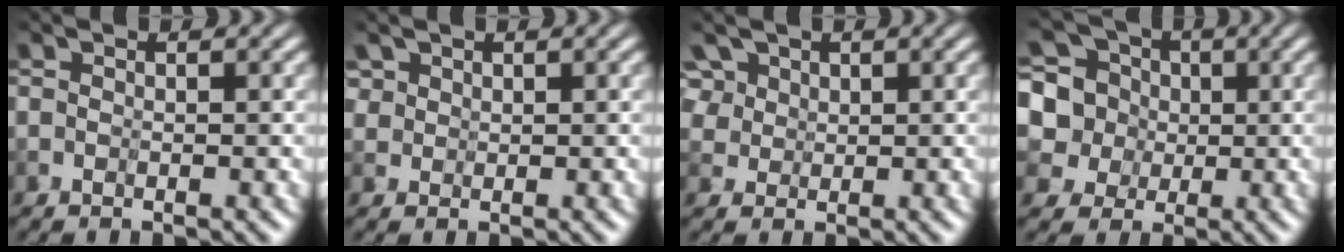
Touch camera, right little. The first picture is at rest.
{"total": 3.6, "force": [2.4, 2.2, 1.6], "torque": [-0.052, 0.020, 0.018]}
{"total": 4.9, "force": [2.9, 3.3, 2.4], "torque": [-0.054, 0.025, 0.031]}
{"total": 7.2, "force": [2.5, 6.3, 2.4], "torque": [-0.083, 0.010, 0.022]}